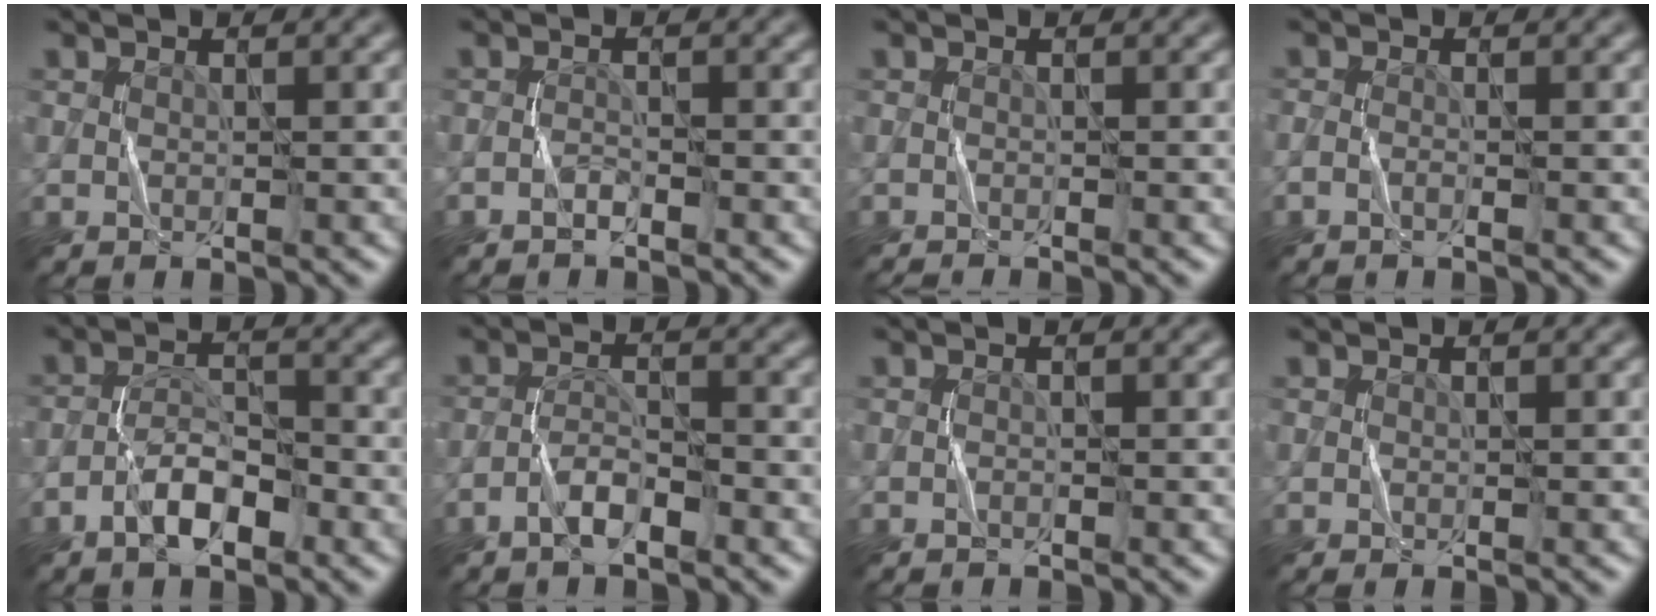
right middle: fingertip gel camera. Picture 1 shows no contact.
{"total": 0.8, "force": [-0.7, 0.2, 0.3], "torque": [-0.006, 0.003, -0.016]}
{"total": 1.0, "force": [-1.0, 0.0, 0.2], "torque": [0.000, -0.003, -0.018]}
{"total": 0.6, "force": [-0.4, 0.1, 0.4], "torque": [-0.011, -0.001, -0.010]}
{"total": 3.7, "force": [-2.1, 1.5, 2.7], "torque": [-0.041, 0.010, -0.042]}
{"total": 2.6, "force": [-1.8, 0.6, 1.8], "torque": [-0.034, 0.009, -0.037]}
{"total": 0.0}
{"total": 0.0}